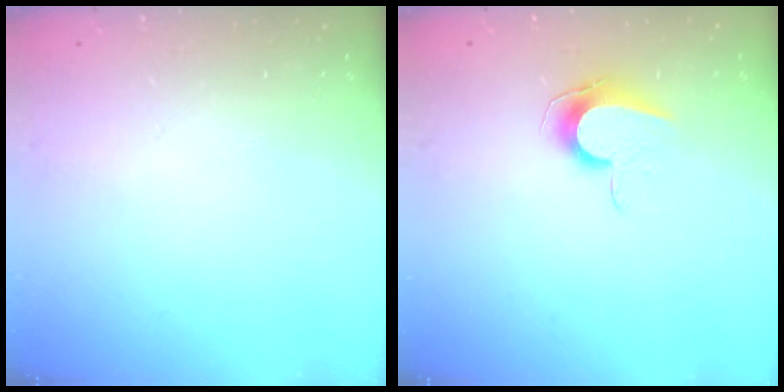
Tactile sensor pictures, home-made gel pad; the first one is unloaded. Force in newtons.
{"total": 8.4, "press": 8.3, "slide": 0.7}